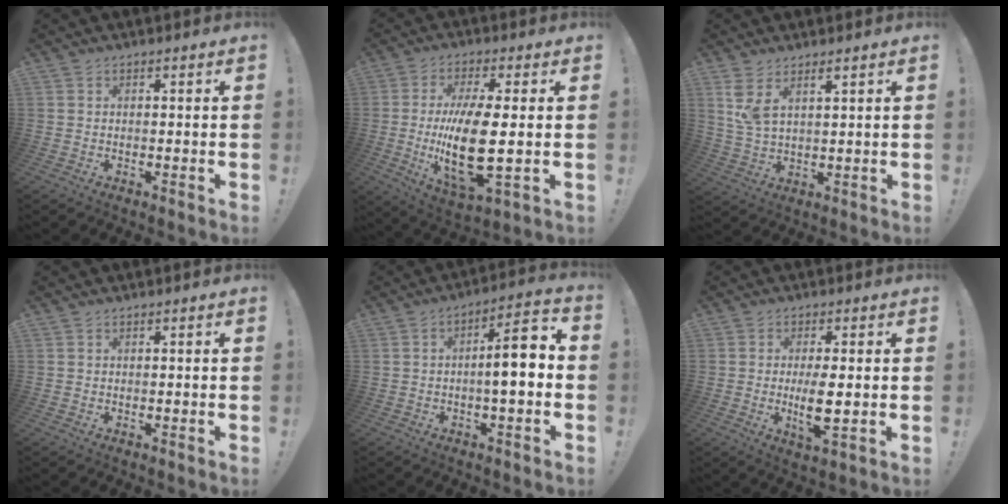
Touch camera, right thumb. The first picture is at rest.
{"total": 18.1, "force": [-1.1, 5.6, 17.1], "torque": [-0.335, -0.022, -0.019]}
{"total": 6.0, "force": [3.8, 2.0, 4.1], "torque": [-0.078, -0.018, 0.070]}
{"total": 0.0}
{"total": 10.1, "force": [-1.2, 2.4, 9.7], "torque": [-0.144, 0.005, -0.026]}
{"total": 7.3, "force": [-0.4, 1.7, 7.1], "torque": [-0.125, -0.019, -0.011]}